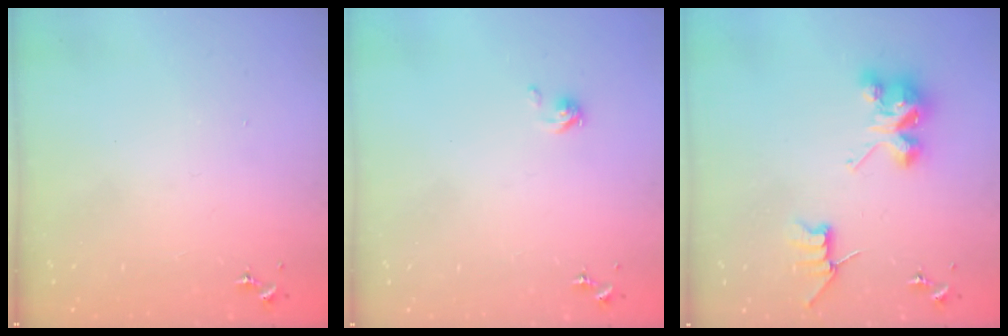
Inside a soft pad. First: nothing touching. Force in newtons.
{"total": 2.4, "press": 2.4, "slide": 0.3}
{"total": 9.1, "press": 9.0, "slide": 1.0}